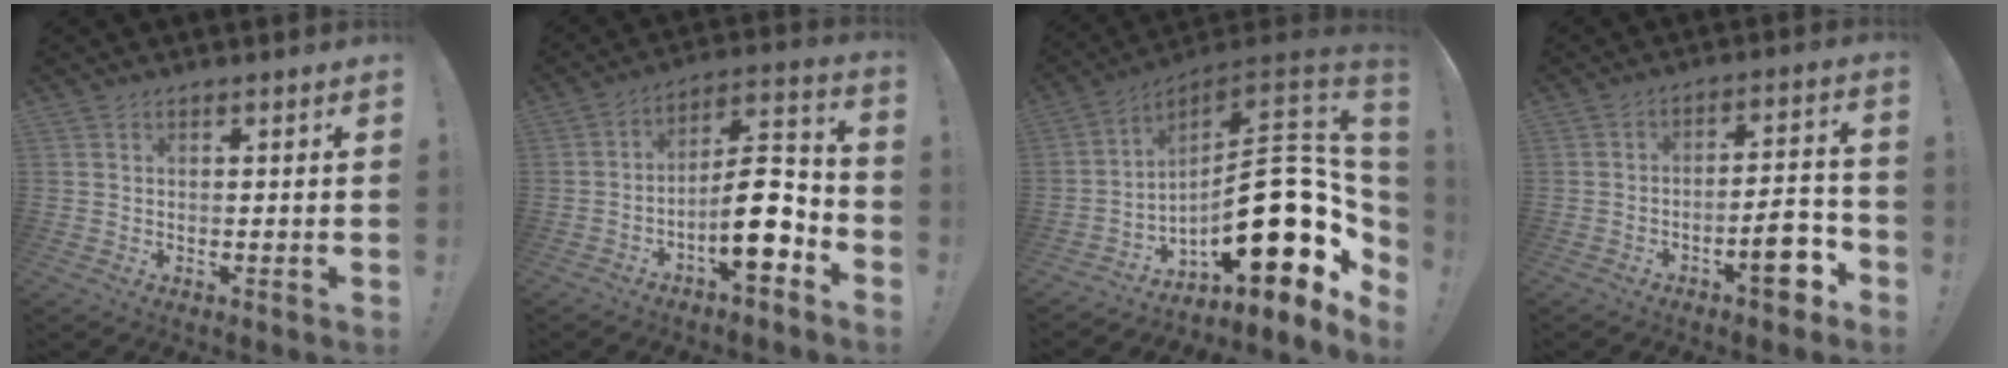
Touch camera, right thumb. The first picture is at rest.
{"total": 14.5, "force": [-5.3, 5.1, 12.5], "torque": [-0.189, 0.031, -0.081]}
{"total": 27.2, "force": [-4.3, 11.6, 24.3], "torque": [-0.354, 0.011, -0.060]}
{"total": 11.4, "force": [-5.6, 3.7, 9.2], "torque": [-0.109, 0.028, -0.091]}